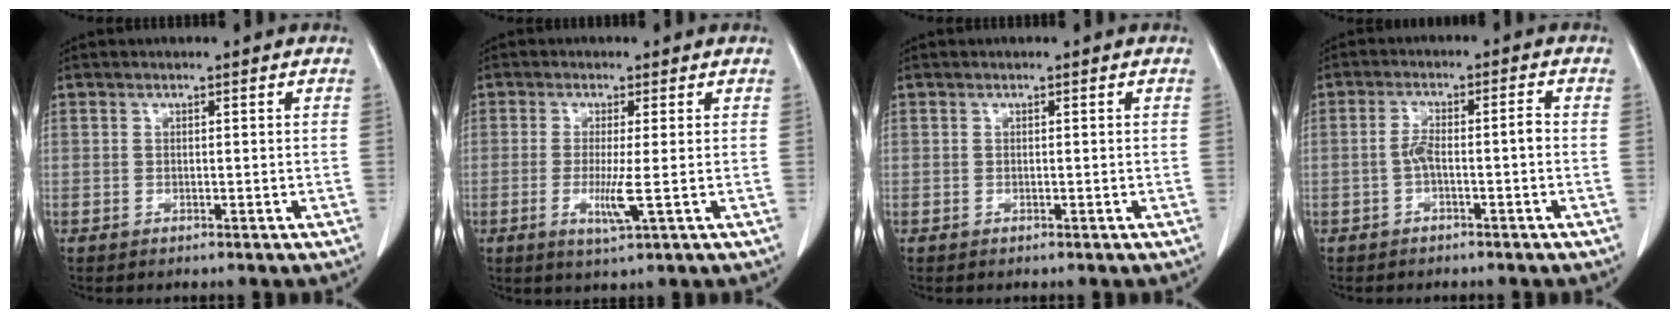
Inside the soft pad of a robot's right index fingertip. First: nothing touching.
{"total": 4.2, "force": [-0.8, -0.4, 4.1], "torque": [-0.084, -0.013, -0.012]}
{"total": 0.0}
{"total": 3.8, "force": [-1.0, 0.7, 3.6], "torque": [-0.066, 0.015, -0.016]}